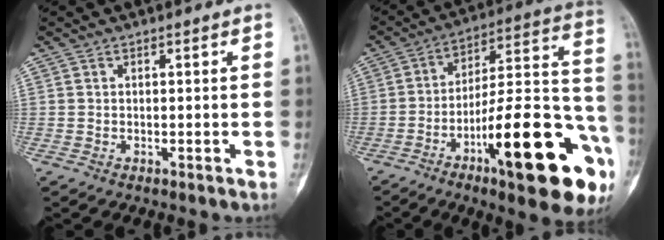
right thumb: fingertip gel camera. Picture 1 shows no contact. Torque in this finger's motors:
{"motor_torque": [0.96, 1.06, 1.42, -1.35, 0.11]}